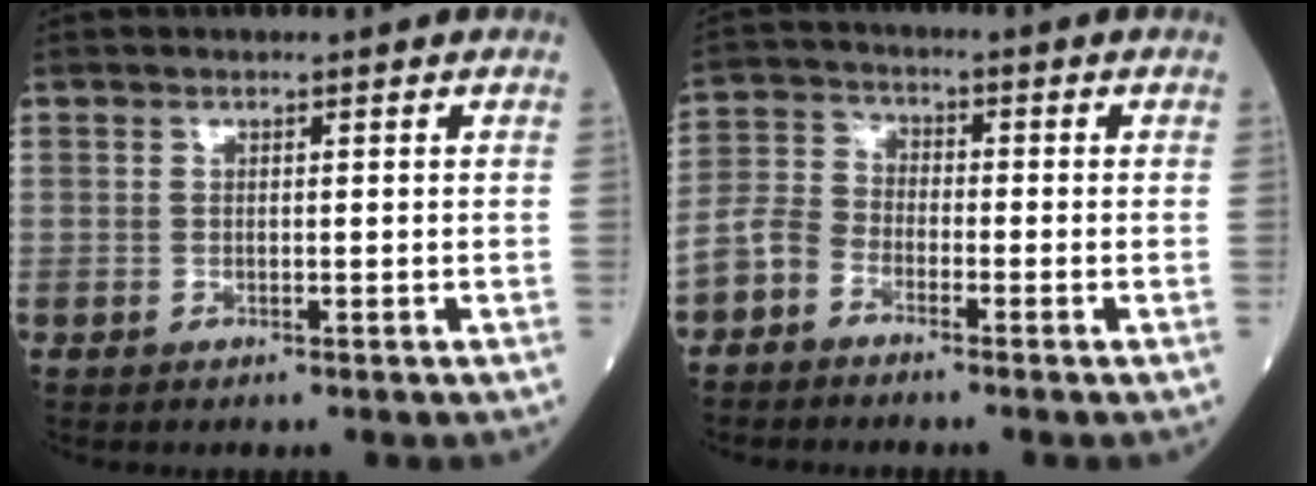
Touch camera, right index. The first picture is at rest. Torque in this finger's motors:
{"motor_torque": [1.79, -0.35, 1.05, 0.14]}